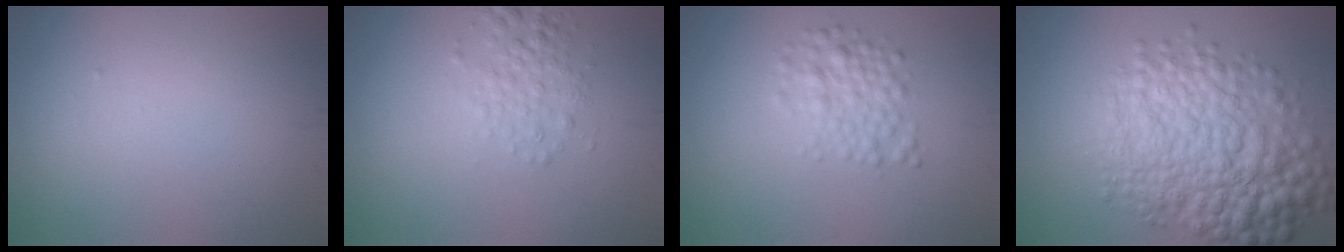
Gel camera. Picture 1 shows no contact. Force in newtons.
{"total": 2.2, "press": 2.2, "slide": 0.0}
{"total": 2.7, "press": 2.7, "slide": 0.1}
{"total": 9.8, "press": 9.8, "slide": 0.2}